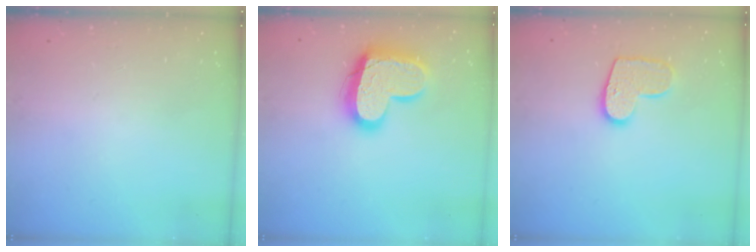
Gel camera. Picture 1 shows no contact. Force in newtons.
{"total": 17.5, "press": 17.4, "slide": 1.3}
{"total": 10.3, "press": 10.3, "slide": 0.4}